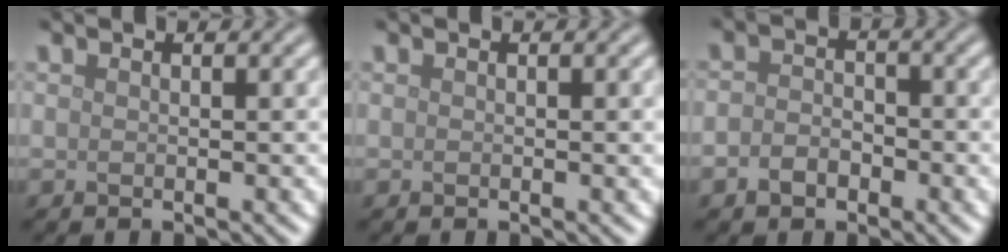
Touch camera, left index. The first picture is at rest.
{"total": 0.7, "force": [0.0, 0.1, 0.7], "torque": [-0.009, 0.000, 0.000]}
{"total": 2.4, "force": [-1.2, 1.7, 1.2], "torque": [-0.023, 0.001, -0.026]}